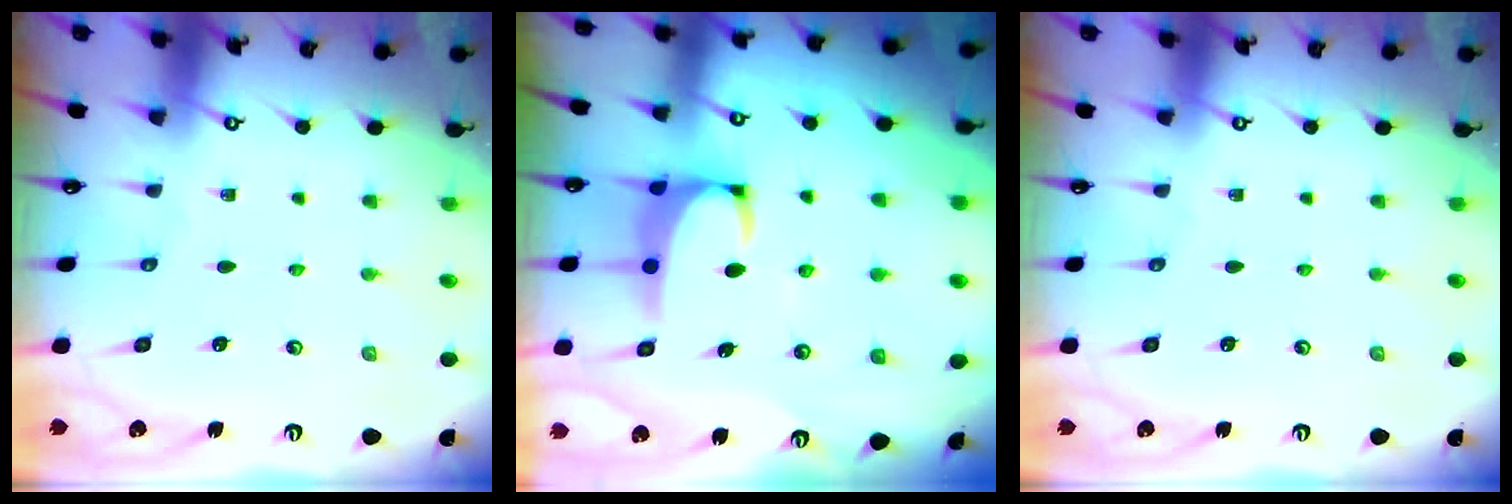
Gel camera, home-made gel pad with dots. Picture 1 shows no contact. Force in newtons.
{"total": 2.3, "press": 2.1, "slide": 0.9}
{"total": 0.0}